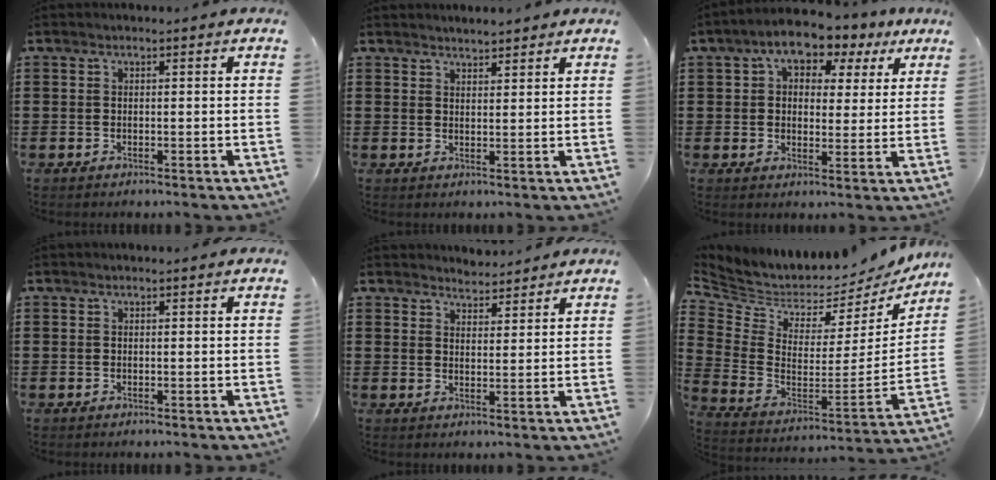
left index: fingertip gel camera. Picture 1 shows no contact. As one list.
[{"total": 2.2, "force": [2.2, 0.1, 0.1], "torque": [-0.006, -0.001, 0.042]}, {"total": 6.7, "force": [4.4, 3.7, 3.5], "torque": [-0.068, -0.008, 0.072]}, {"total": 0.0}, {"total": 3.1, "force": [3.0, 0.4, -0.3], "torque": [-0.003, -0.006, 0.058]}, {"total": 3.8, "force": [3.2, 1.6, 1.2], "torque": [-0.047, -0.048, 0.049]}]